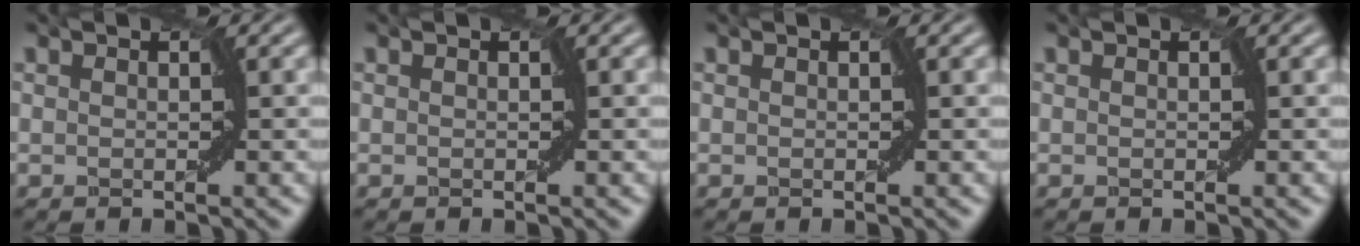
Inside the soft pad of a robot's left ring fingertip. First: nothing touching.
{"total": 0.0}
{"total": 0.0}
{"total": 0.0}